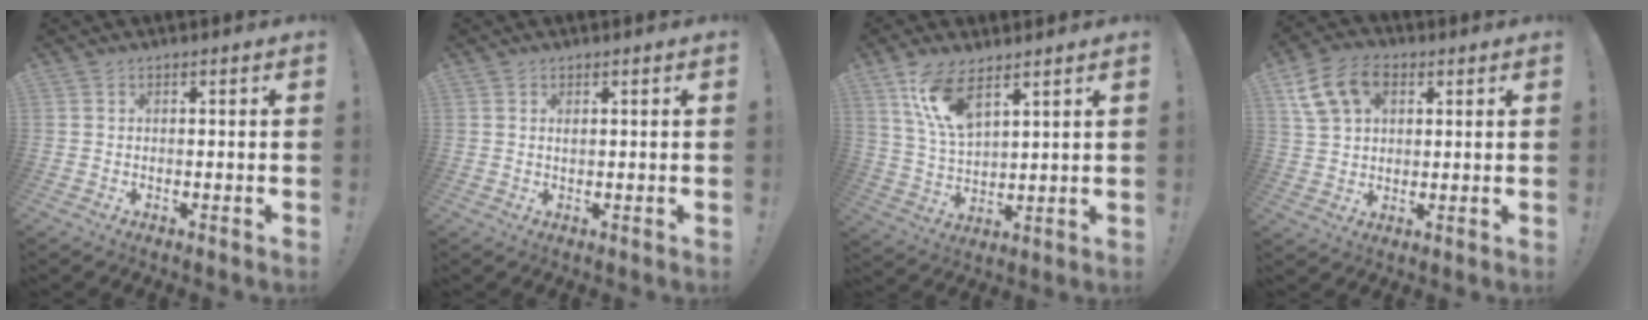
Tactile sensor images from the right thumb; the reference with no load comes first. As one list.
[{"total": 0.7, "force": [0.3, 0.3, 0.5], "torque": [-0.006, -0.001, 0.005]}, {"total": 11.5, "force": [7.5, 4.6, 7.5], "torque": [-0.154, -0.030, 0.138]}, {"total": 12.3, "force": [5.0, 8.4, 7.4], "torque": [-0.141, -0.004, 0.102]}]